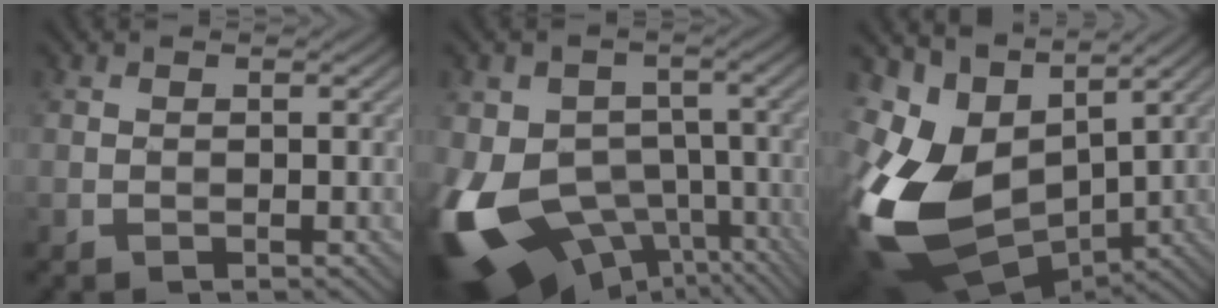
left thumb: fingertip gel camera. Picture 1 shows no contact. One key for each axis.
{"total": 17.6, "fx": -6.4, "fy": 12.6, "fz": 10.5, "tx": -0.241, "ty": -0.036, "tz": -0.082}
{"total": 14.9, "fx": 0.3, "fy": 10.0, "fz": 11.1, "tx": -0.286, "ty": -0.028, "tz": 0.018}